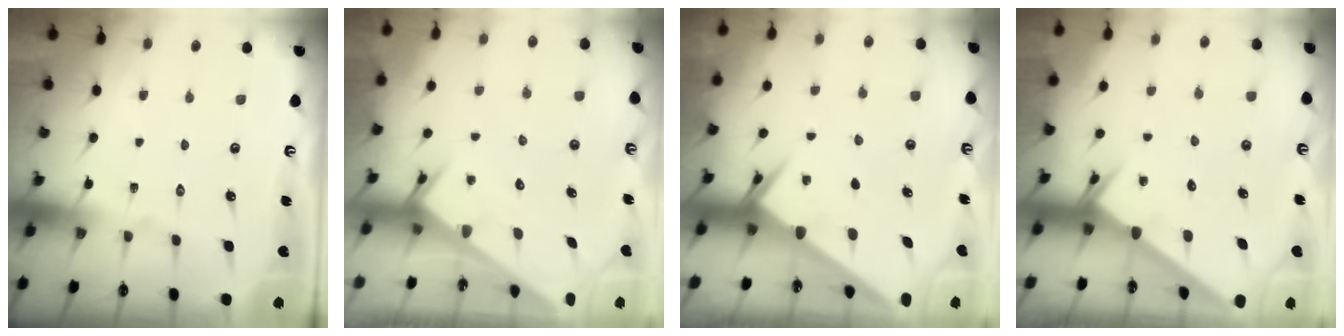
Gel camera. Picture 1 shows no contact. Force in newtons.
{"total": 3.2, "press": 3.2, "slide": 0.2}
{"total": 2.5, "press": 2.5, "slide": 0.2}
{"total": 2.7, "press": 2.7, "slide": 0.3}